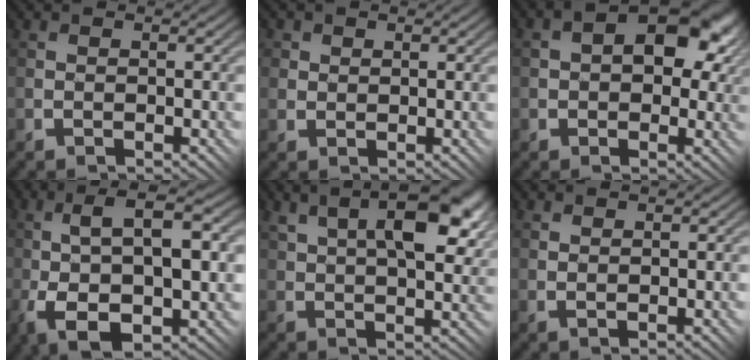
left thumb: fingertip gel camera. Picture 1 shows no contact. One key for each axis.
{"total": 3.0, "fx": 1.6, "fy": 2.5, "fz": 0.6, "tx": -0.022, "ty": 0.010, "tz": 0.023}
{"total": 10.2, "fx": 2.6, "fy": 6.5, "fz": 7.4, "tx": -0.102, "ty": 0.002, "tz": 0.049}
{"total": 12.3, "fx": -0.3, "fy": 5.2, "fz": 11.2, "tx": -0.206, "ty": 0.003, "tz": -0.003}
{"total": 11.3, "fx": 5.5, "fy": 4.4, "fz": 8.9, "tx": -0.150, "ty": 0.007, "tz": 0.092}
{"total": 1.6, "fx": 0.8, "fy": 0.3, "fz": 1.3, "tx": -0.029, "ty": 0.002, "tz": 0.021}